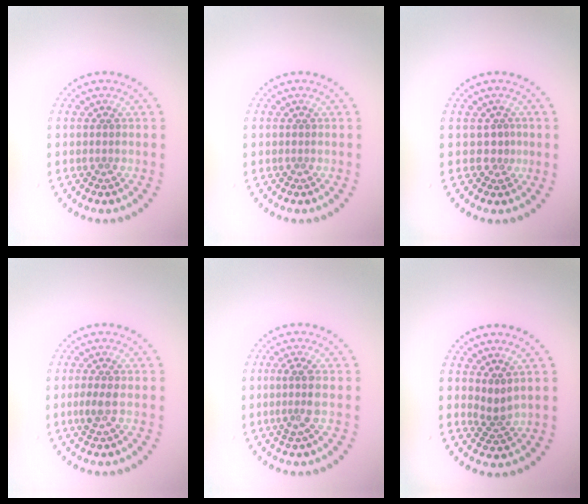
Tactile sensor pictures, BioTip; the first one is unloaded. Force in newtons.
{"total": 0.0}
{"total": 1.1, "press": 0.5, "slide": 1.0}
{"total": 1.5, "press": 1.4, "slide": 0.3}
{"total": 2.1, "press": 1.7, "slide": 1.3}
{"total": 1.9, "press": 1.2, "slide": 1.4}